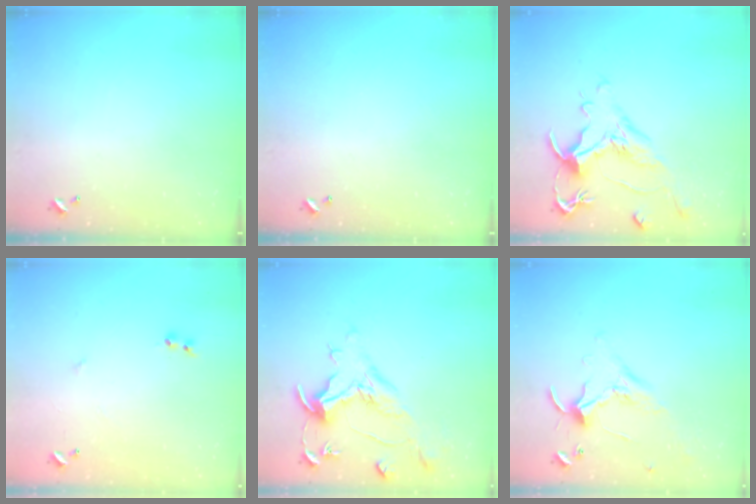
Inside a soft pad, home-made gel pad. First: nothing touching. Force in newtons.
{"total": 0.0}
{"total": 1.7, "press": 0.9, "slide": 1.4}
{"total": 6.1, "press": 6.0, "slide": 0.9}
{"total": 1.5, "press": 0.8, "slide": 1.2}
{"total": 0.8, "press": 0.7, "slide": 0.4}